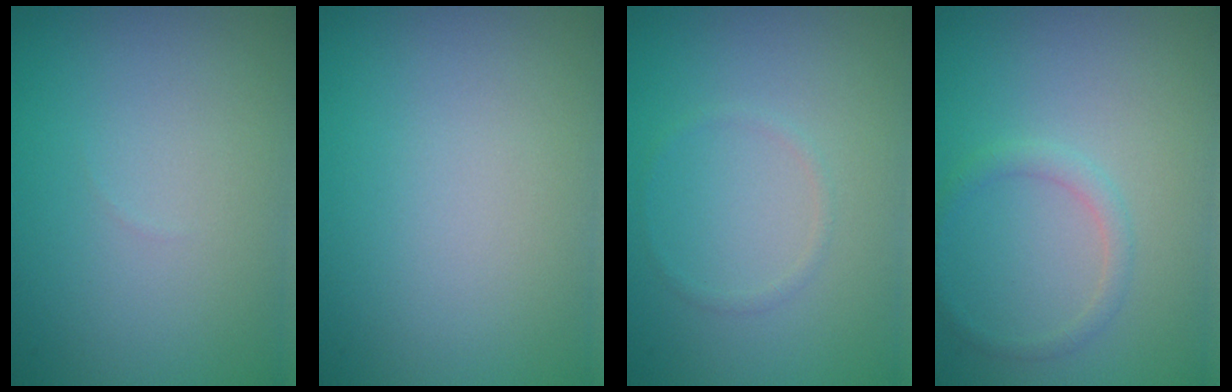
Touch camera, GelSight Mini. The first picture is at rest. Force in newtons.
{"total": 0.0}
{"total": 0.6, "press": 0.6, "slide": 0.1}
{"total": 1.3, "press": 1.3, "slide": 0.1}